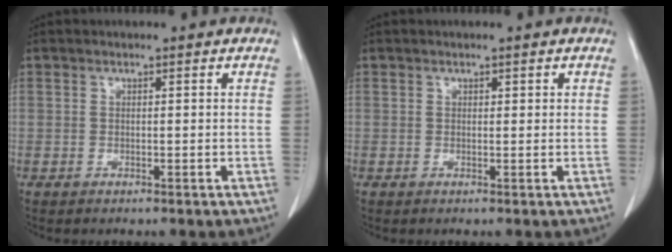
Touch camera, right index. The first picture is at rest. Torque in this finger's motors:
{"motor_torque": [-0.10, -0.01, -0.01, 0.00]}